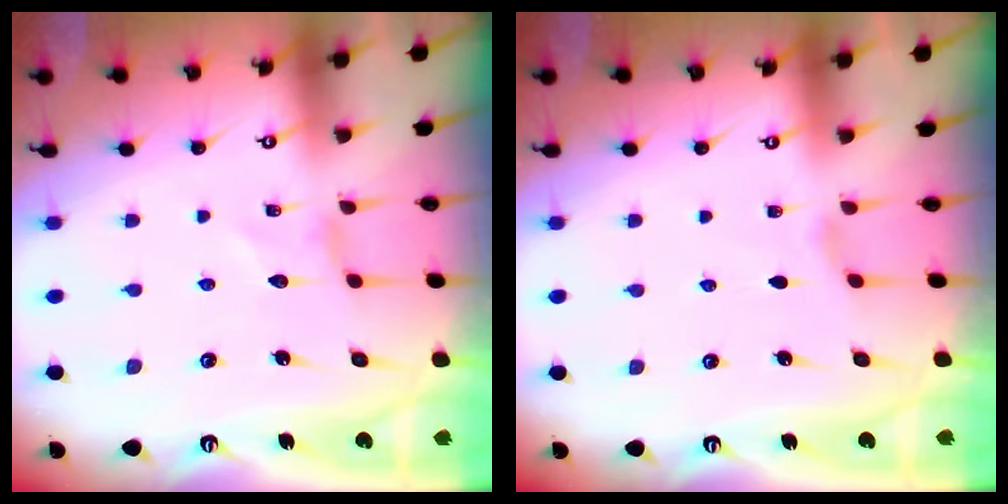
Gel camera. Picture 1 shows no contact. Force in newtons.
{"total": 0.0}